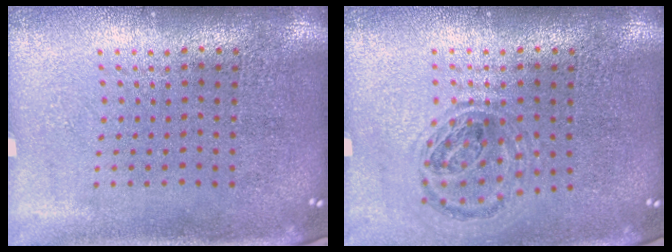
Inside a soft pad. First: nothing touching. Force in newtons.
{"total": 0.9, "press": 0.9, "slide": 0.1}